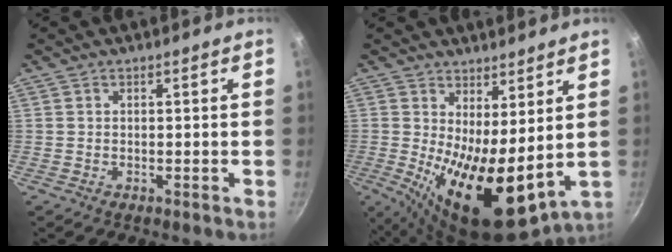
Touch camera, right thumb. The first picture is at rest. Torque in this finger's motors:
{"motor_torque": [-0.59, 1.79, 2.36, -0.41, 0.22]}